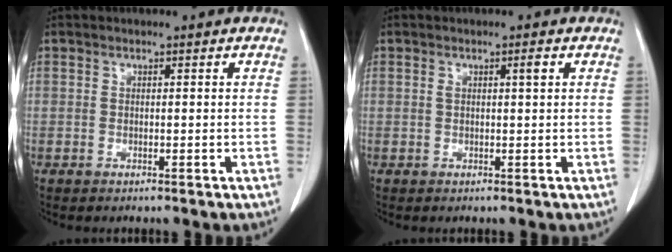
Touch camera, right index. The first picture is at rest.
{"total": 1.5, "force": [0.6, 0.1, 1.4], "torque": [-0.024, 0.005, 0.011]}